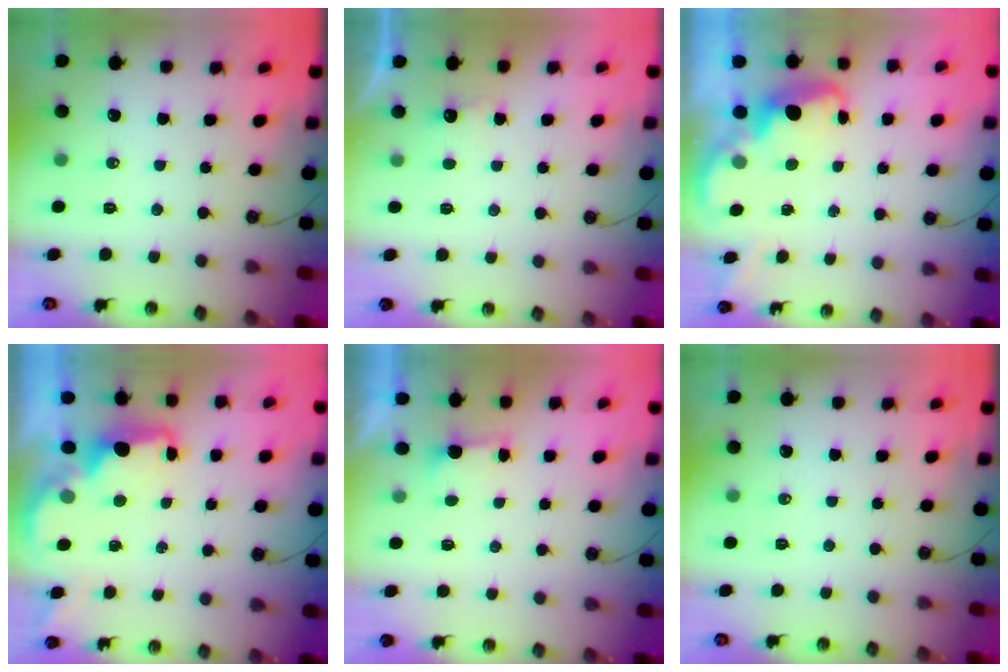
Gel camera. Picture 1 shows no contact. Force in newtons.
{"total": 1.6, "press": 1.5, "slide": 0.7}
{"total": 2.7, "press": 2.6, "slide": 0.8}
{"total": 2.0, "press": 1.9, "slide": 0.7}
{"total": 1.3, "press": 1.1, "slide": 0.7}
{"total": 0.0}